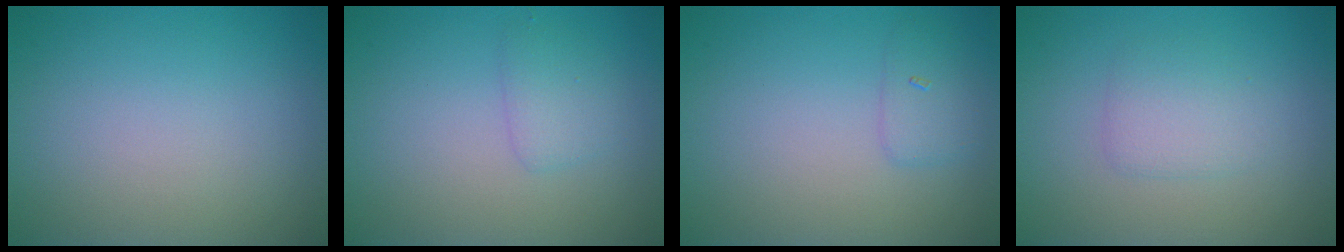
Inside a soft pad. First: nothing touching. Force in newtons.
{"total": 1.6, "press": 1.6, "slide": 0.1}
{"total": 1.6, "press": 1.6, "slide": 0.0}
{"total": 2.0, "press": 2.0, "slide": 0.2}